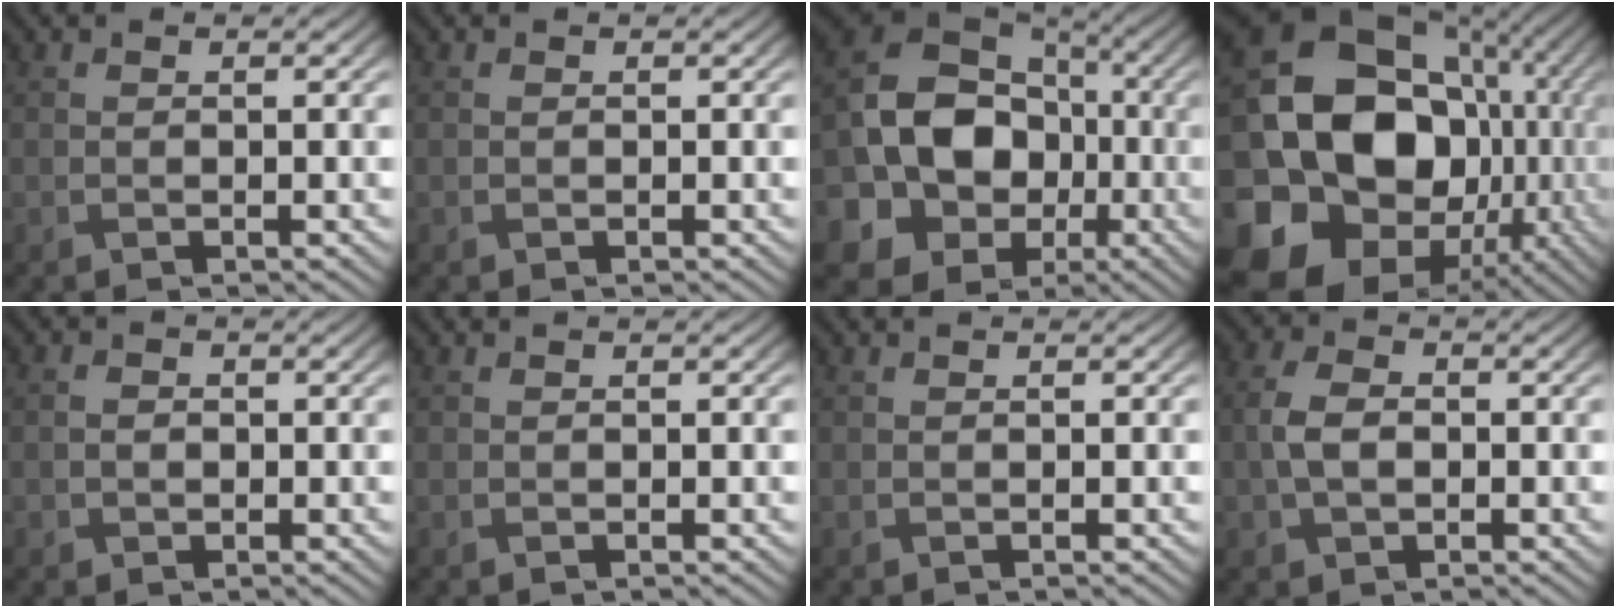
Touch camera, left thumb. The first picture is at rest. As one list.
[{"total": 0.0}, {"total": 18.6, "force": [-3.1, 15.8, 9.5], "torque": [-0.226, -0.025, -0.071]}, {"total": 23.6, "force": [-3.2, 19.1, 13.5], "torque": [-0.298, -0.016, -0.077]}, {"total": 1.5, "force": [-0.3, 1.3, 0.6], "torque": [-0.013, -0.004, -0.007]}, {"total": 0.0}, {"total": 0.0}, {"total": 4.6, "force": [-0.4, 3.2, 3.3], "torque": [-0.080, 0.001, -0.011]}]